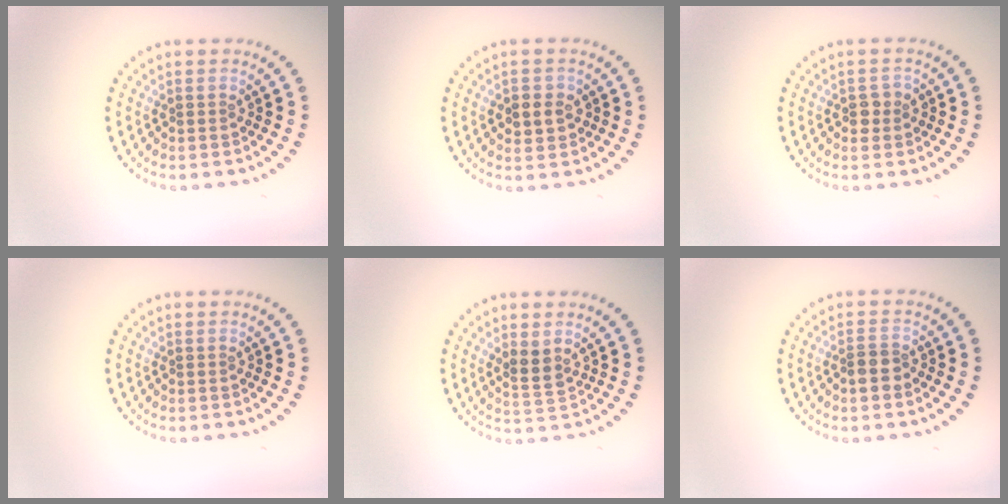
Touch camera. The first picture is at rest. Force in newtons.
{"total": 2.4, "press": 2.4, "slide": 0.3}
{"total": 1.5, "press": 1.5, "slide": 0.2}
{"total": 0.0}
{"total": 2.0, "press": 1.6, "slide": 1.2}
{"total": 2.0, "press": 1.7, "slide": 1.0}